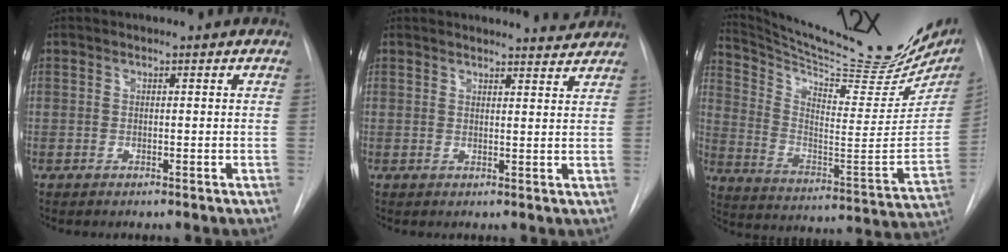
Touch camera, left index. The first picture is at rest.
{"total": 5.6, "force": [5.5, 0.2, 0.5], "torque": [-0.007, -0.004, 0.055]}
{"total": 28.4, "force": [24.3, 4.0, 14.1], "torque": [-0.223, -0.076, 0.338]}